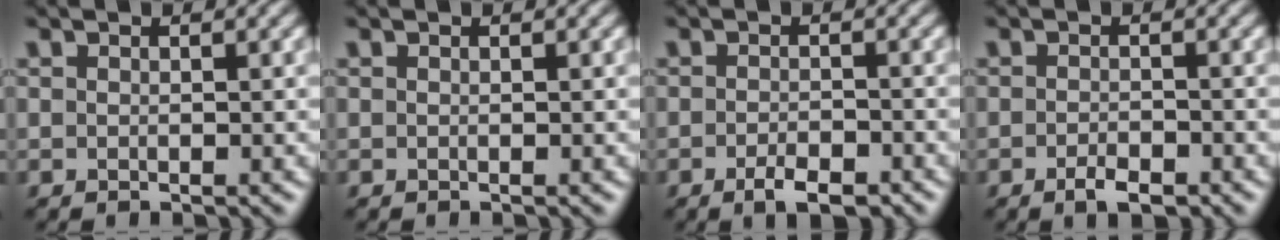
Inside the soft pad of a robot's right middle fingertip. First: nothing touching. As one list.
[{"total": 0.0}, {"total": 2.8, "force": [-1.6, 1.1, 2.0], "torque": [-0.032, -0.001, -0.027]}, {"total": 2.0, "force": [-1.2, 0.9, 1.4], "torque": [-0.023, -0.001, -0.020]}]